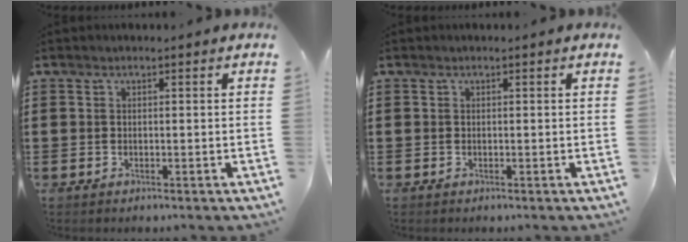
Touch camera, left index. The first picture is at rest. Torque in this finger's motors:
{"motor_torque": [0.00, 0.00, 0.00, 0.00]}